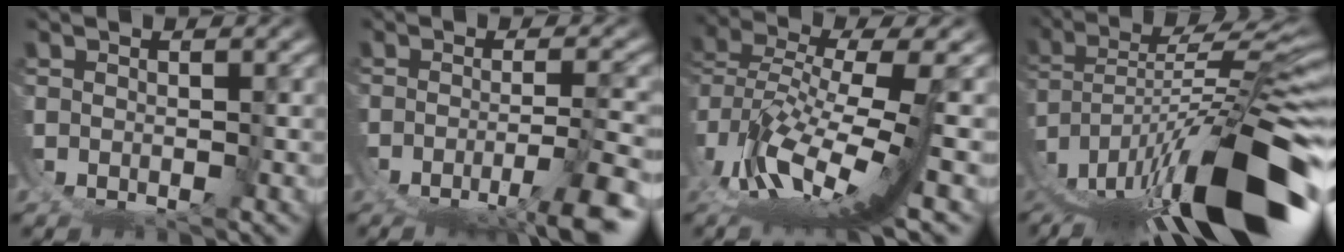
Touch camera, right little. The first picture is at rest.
{"total": 6.8, "force": [-4.1, 1.6, 5.2], "torque": [-0.072, -0.014, -0.042]}
{"total": 6.0, "force": [-0.3, 1.2, 5.9], "torque": [-0.115, -0.008, 0.004]}
{"total": 13.7, "force": [-3.7, 5.5, 12.0], "torque": [-0.202, -0.012, -0.033]}